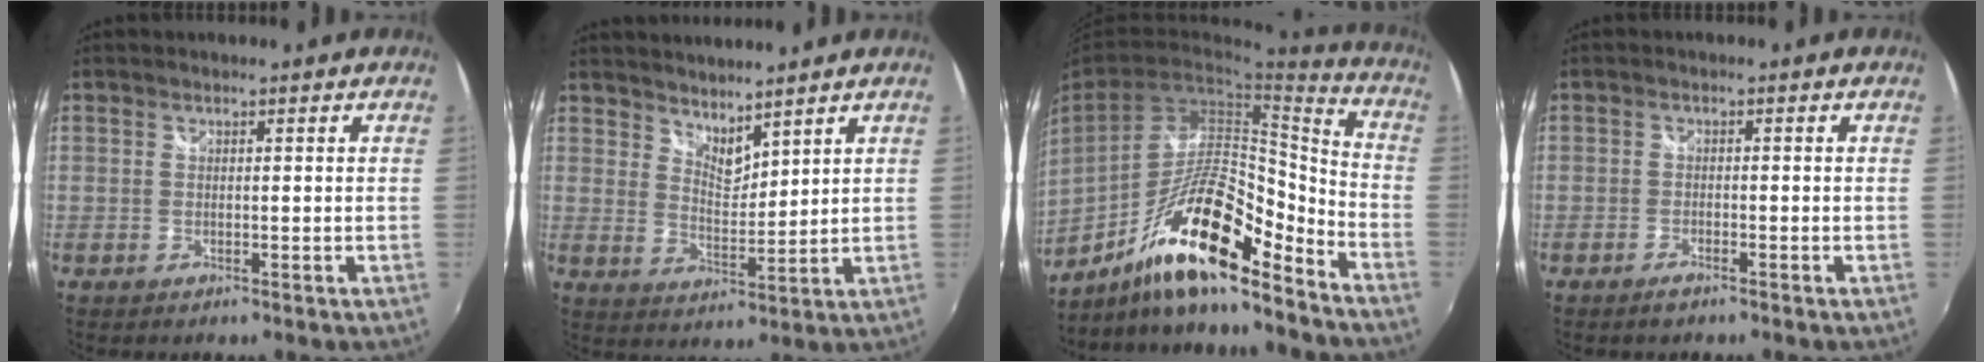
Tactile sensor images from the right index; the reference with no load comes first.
{"total": 5.4, "force": [4.9, 1.5, 1.6], "torque": [-0.018, -0.005, 0.088]}
{"total": 18.0, "force": [-11.8, 3.7, 13.2], "torque": [-0.241, -0.008, -0.218]}
{"total": 1.5, "force": [-1.3, 0.4, 0.7], "torque": [-0.019, -0.003, -0.028]}